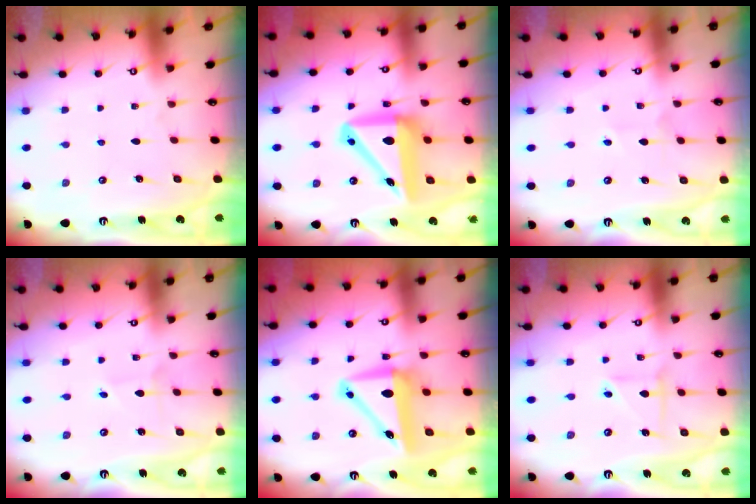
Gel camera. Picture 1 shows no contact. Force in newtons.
{"total": 14.2, "press": 13.9, "slide": 2.8}
{"total": 2.5, "press": 2.4, "slide": 0.6}
{"total": 1.4, "press": 1.4, "slide": 0.1}
{"total": 10.4, "press": 9.8, "slide": 3.4}
{"total": 3.6, "press": 3.6, "slide": 0.7}